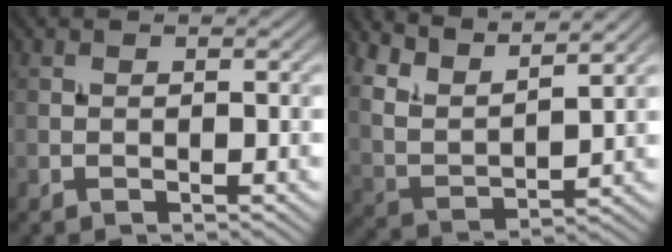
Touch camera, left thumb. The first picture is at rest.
{"total": 10.3, "force": [8.0, 2.5, 5.9], "torque": [-0.124, -0.006, 0.130]}